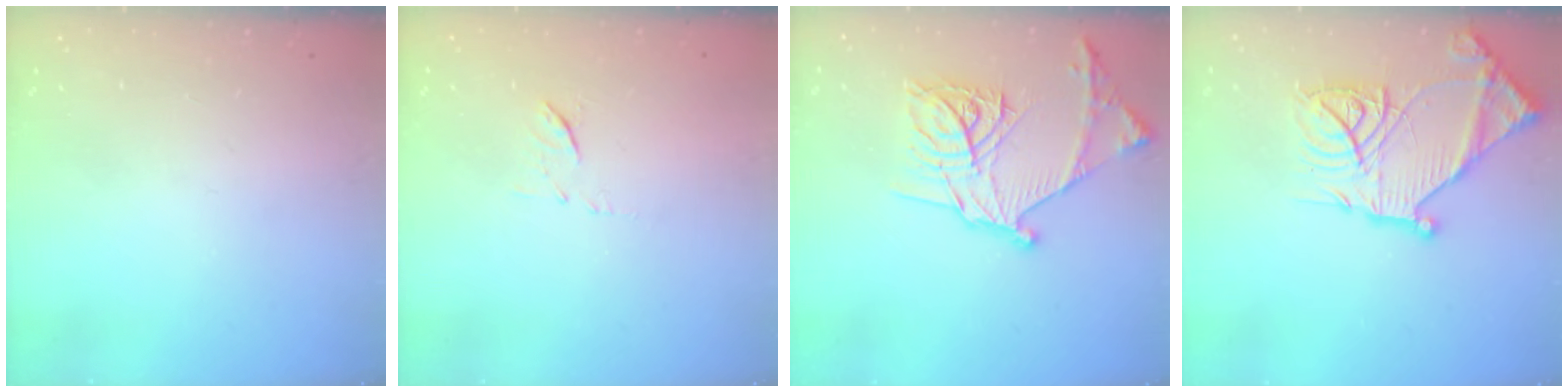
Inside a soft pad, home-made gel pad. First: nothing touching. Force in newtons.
{"total": 6.0, "press": 6.0, "slide": 0.6}
{"total": 21.1, "press": 21.0, "slide": 1.2}
{"total": 22.8, "press": 22.6, "slide": 2.3}